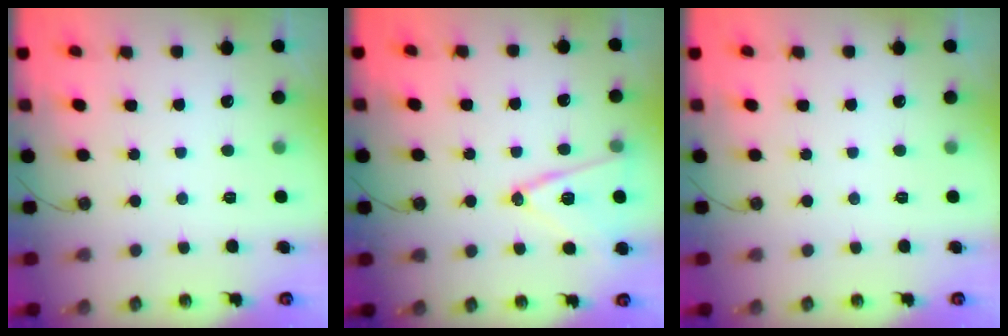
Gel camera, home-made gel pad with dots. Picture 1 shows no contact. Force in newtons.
{"total": 13.3, "press": 12.9, "slide": 3.5}
{"total": 0.0}